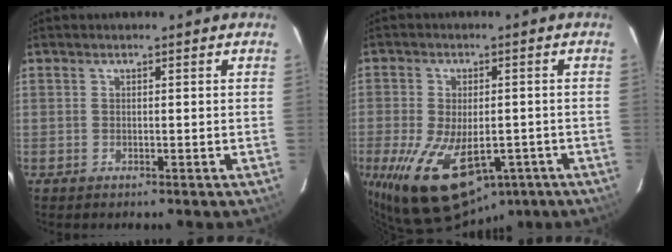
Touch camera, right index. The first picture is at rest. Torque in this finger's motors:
{"motor_torque": [1.66, -0.48, 0.81, 0.21]}